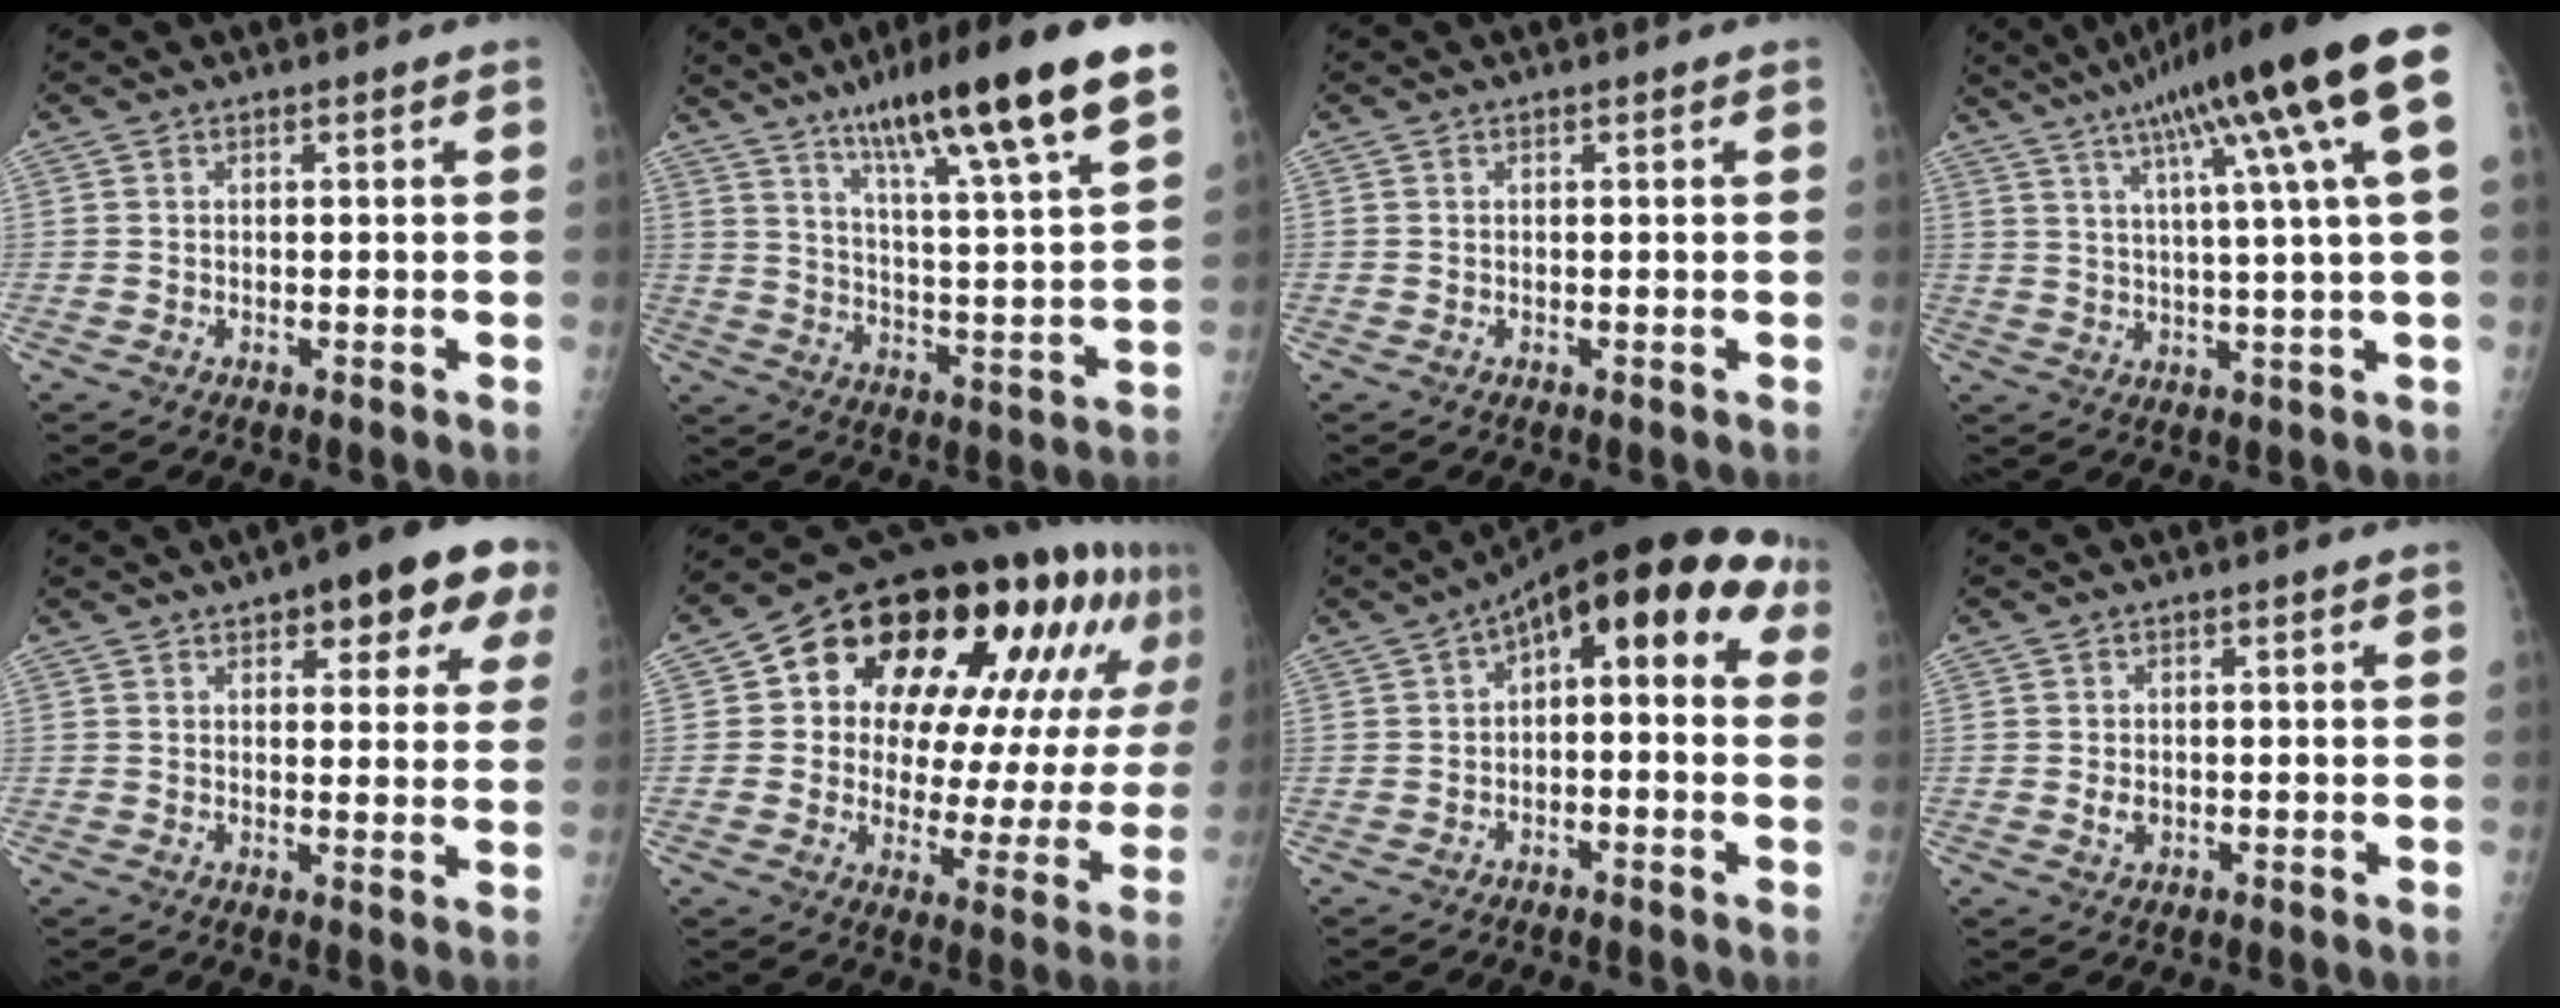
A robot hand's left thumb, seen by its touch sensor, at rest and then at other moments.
{"total": 22.4, "force": [14.3, 2.4, 17.1], "torque": [-0.254, -0.044, 0.228]}
{"total": 0.0}
{"total": 20.5, "force": [9.3, 1.0, 18.3], "torque": [-0.276, 0.010, 0.128]}
{"total": 12.8, "force": [6.8, 4.9, 9.7], "torque": [-0.082, -0.013, 0.078]}
{"total": 31.4, "force": [13.2, 15.0, 24.2], "torque": [-0.305, 0.028, 0.195]}
{"total": 14.6, "force": [3.6, 6.9, 12.4], "torque": [-0.130, 0.049, 0.036]}
{"total": 1.7, "force": [-0.2, 1.2, 1.1], "torque": [-0.016, 0.002, -0.002]}